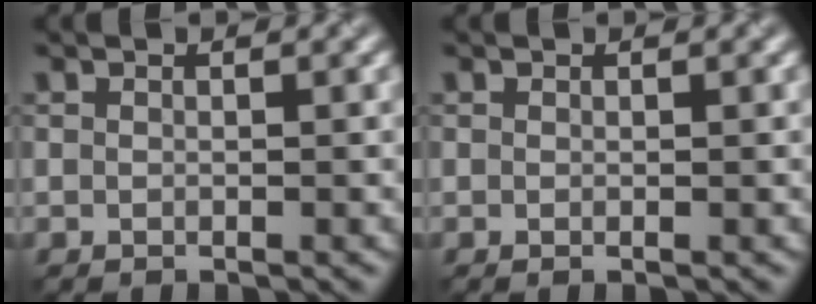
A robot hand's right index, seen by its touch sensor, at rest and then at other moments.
{"total": 0.0}